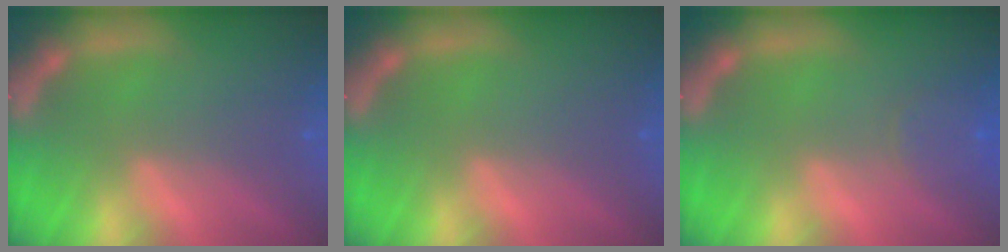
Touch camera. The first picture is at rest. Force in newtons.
{"total": 0.0}
{"total": 2.4}